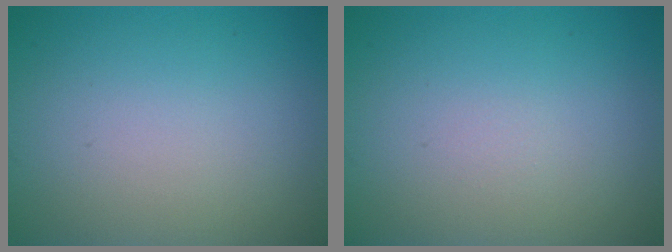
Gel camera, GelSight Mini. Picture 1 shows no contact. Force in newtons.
{"total": 0.0}